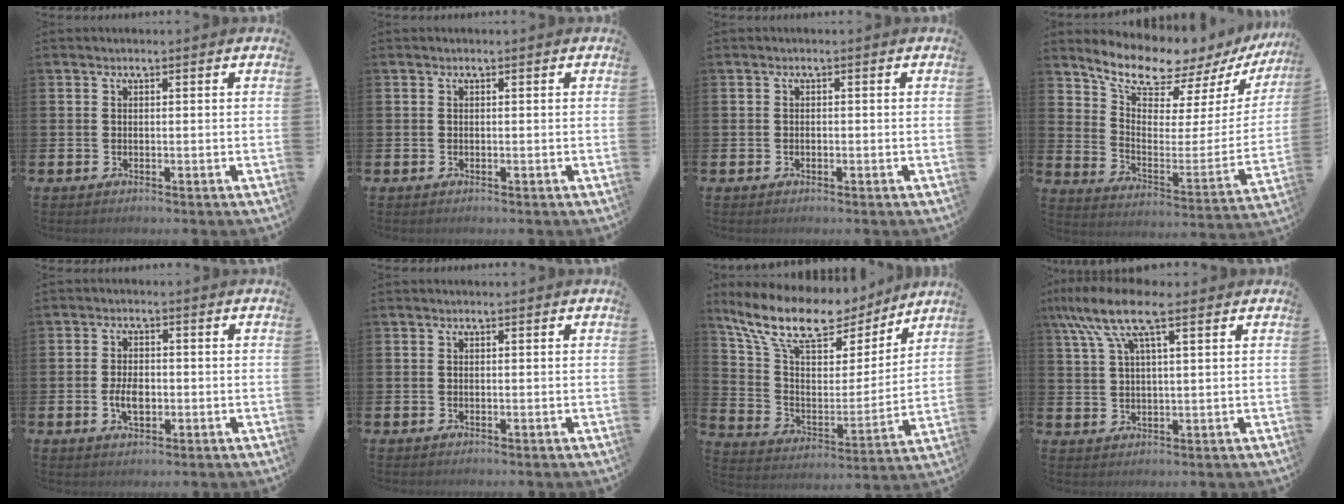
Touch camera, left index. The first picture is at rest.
{"total": 0.0}
{"total": 0.6, "force": [-0.4, 0.4, 0.2], "torque": [-0.010, 0.004, -0.007]}
{"total": 9.3, "force": [8.7, 2.9, 1.8], "torque": [-0.072, -0.077, 0.148]}
{"total": 3.5, "force": [-0.5, 2.1, 2.8], "torque": [-0.042, -0.001, -0.012]}
{"total": 0.0}
{"total": 12.9, "force": [10.7, 4.9, 5.4], "torque": [-0.143, -0.063, 0.186]}
{"total": 9.4, "force": [6.2, 2.5, 6.6], "torque": [-0.141, -0.010, 0.110]}